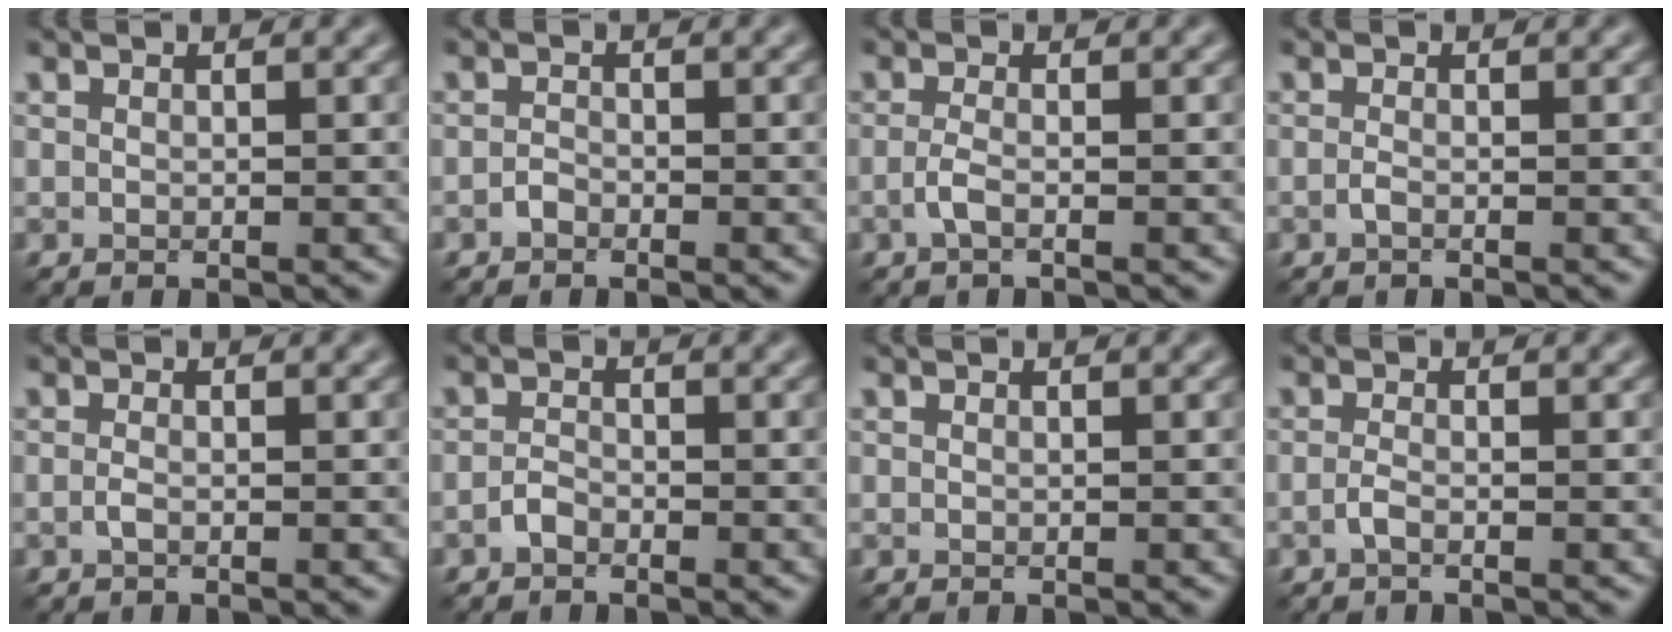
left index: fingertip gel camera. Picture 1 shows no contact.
{"total": 0.8, "force": [-0.6, 0.4, 0.3], "torque": [-0.006, 0.000, -0.013]}
{"total": 1.5, "force": [-0.6, 0.4, 1.3], "torque": [-0.029, -0.001, -0.016]}
{"total": 0.7, "force": [-0.4, 0.2, 0.6], "torque": [-0.014, -0.002, -0.010]}
{"total": 0.7, "force": [-0.3, 0.2, 0.6], "torque": [-0.015, -0.002, -0.008]}
{"total": 1.1, "force": [-0.8, 0.5, 0.5], "torque": [-0.009, 0.003, -0.019]}
{"total": 0.0}
{"total": 1.1, "force": [-0.6, 0.3, 0.8], "torque": [-0.020, 0.000, -0.014]}